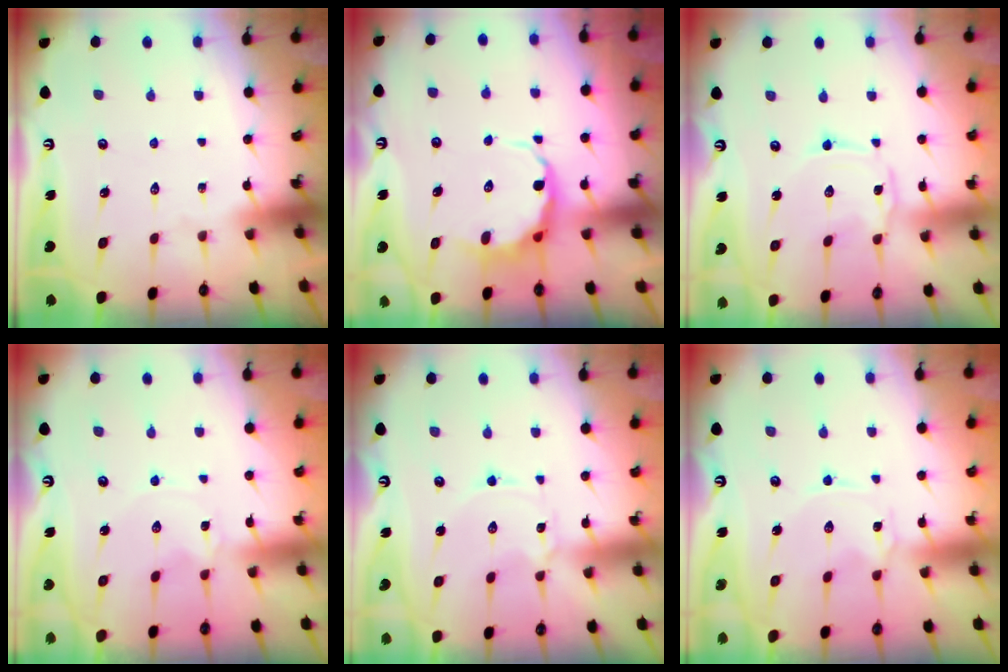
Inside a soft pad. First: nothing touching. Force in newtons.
{"total": 6.4, "press": 6.0, "slide": 2.3}
{"total": 1.3, "press": 1.3, "slide": 0.2}
{"total": 0.8, "press": 0.8, "slide": 0.1}
{"total": 0.7, "press": 0.7, "slide": 0.1}
{"total": 0.0}